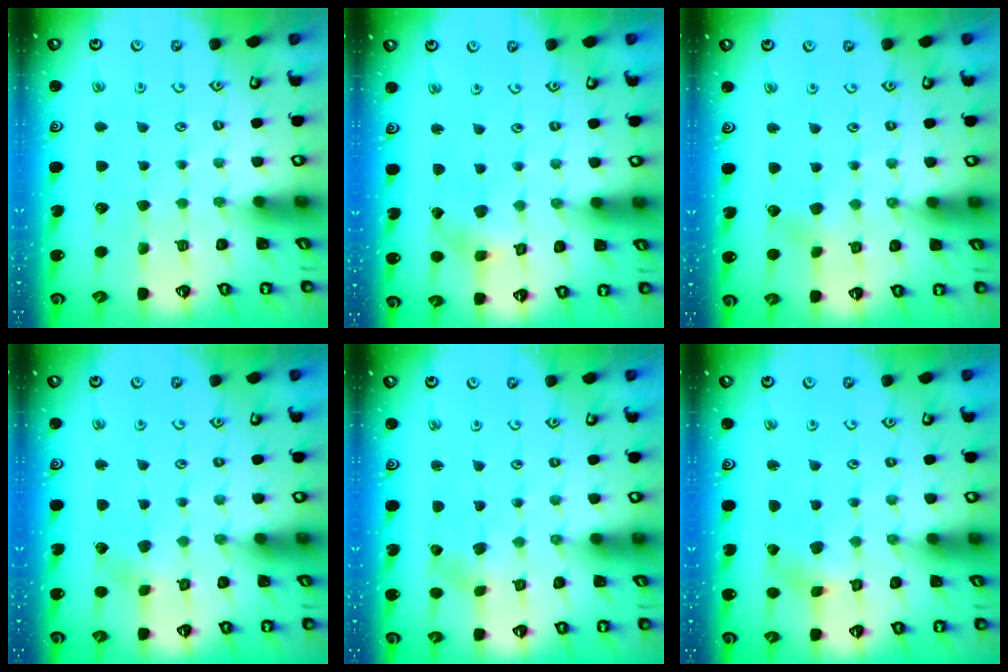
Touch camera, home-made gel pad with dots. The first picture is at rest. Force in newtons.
{"total": 2.8, "press": 2.8, "slide": 0.1}
{"total": 3.0, "press": 3.0, "slide": 0.1}
{"total": 3.0, "press": 3.0, "slide": 0.4}
{"total": 2.9, "press": 2.9, "slide": 0.4}
{"total": 1.3, "press": 1.3, "slide": 0.2}